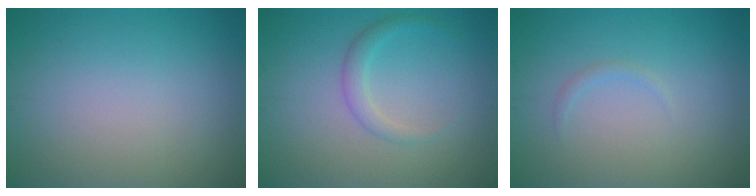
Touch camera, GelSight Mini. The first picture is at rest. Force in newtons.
{"total": 1.8, "press": 1.8, "slide": 0.1}
{"total": 0.7, "press": 0.7, "slide": 0.1}